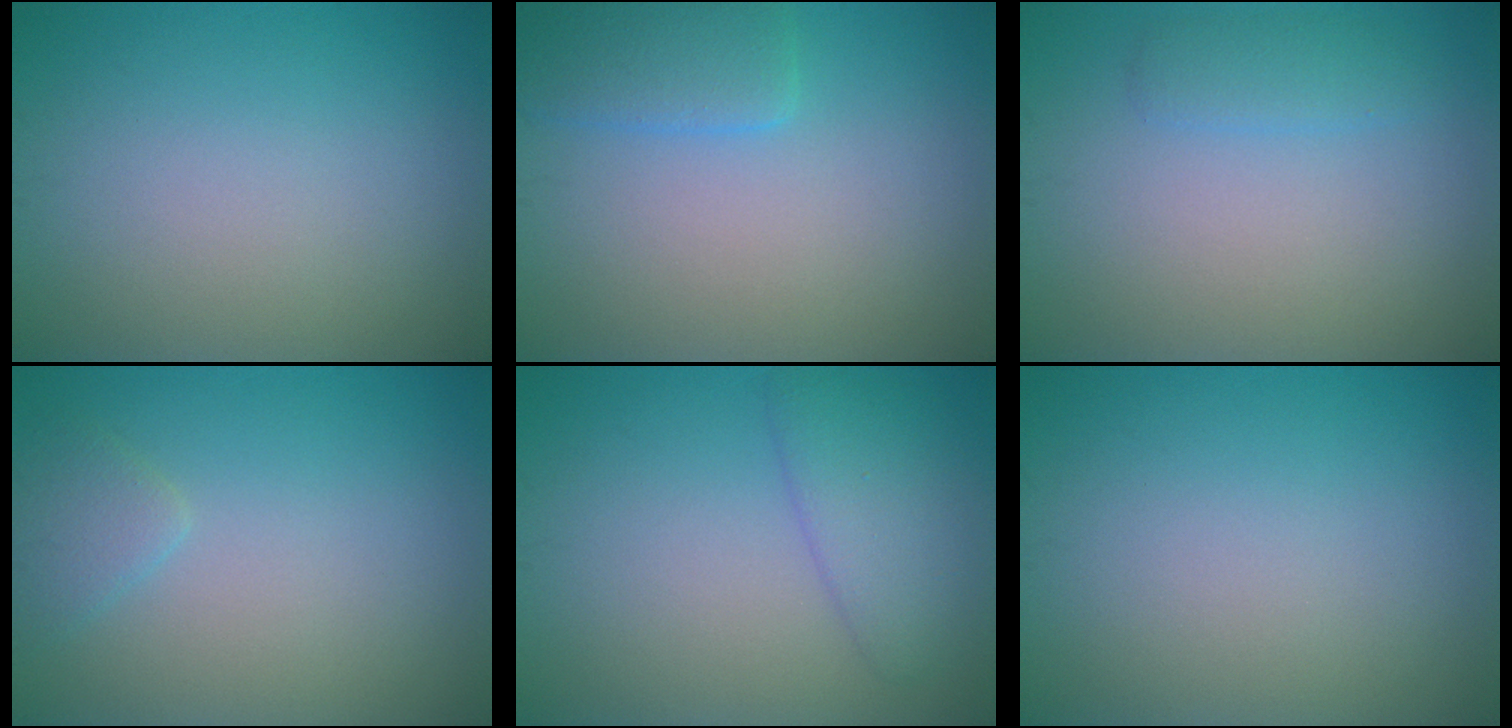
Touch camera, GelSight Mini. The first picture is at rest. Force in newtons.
{"total": 3.0, "press": 3.0, "slide": 0.2}
{"total": 1.5, "press": 1.5, "slide": 0.1}
{"total": 1.5, "press": 1.5, "slide": 0.0}
{"total": 3.3, "press": 3.3, "slide": 0.2}
{"total": 0.0}